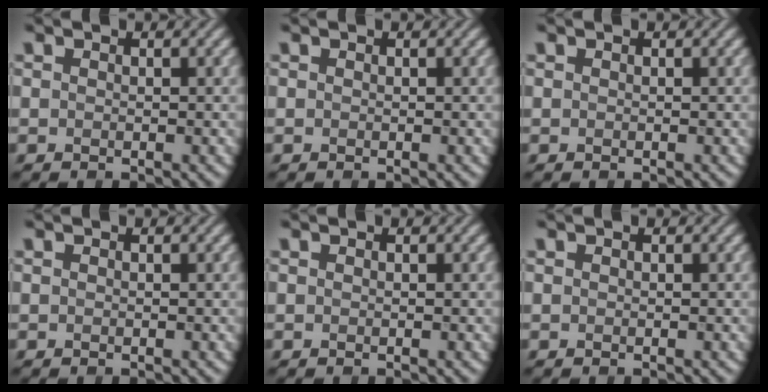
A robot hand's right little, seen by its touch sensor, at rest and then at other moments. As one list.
[{"total": 0.0}, {"total": 0.0}, {"total": 0.0}, {"total": 0.0}, {"total": 0.0}]